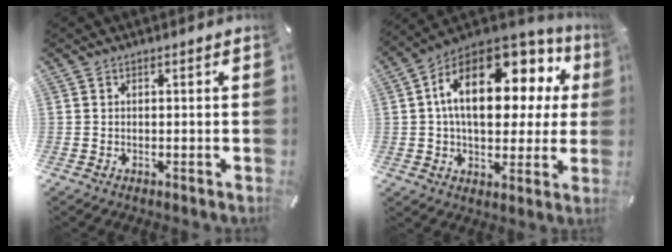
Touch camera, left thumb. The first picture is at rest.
{"total": 20.0, "force": [6.4, 11.4, 15.1], "torque": [-0.250, -0.034, 0.105]}